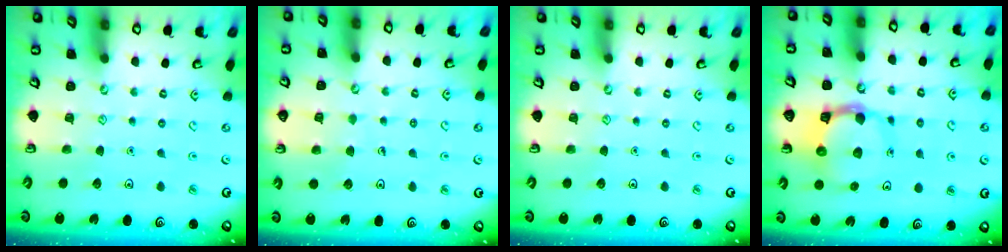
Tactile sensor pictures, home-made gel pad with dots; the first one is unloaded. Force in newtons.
{"total": 4.4, "press": 4.4, "slide": 0.4}
{"total": 0.0}
{"total": 9.7, "press": 9.6, "slide": 1.4}